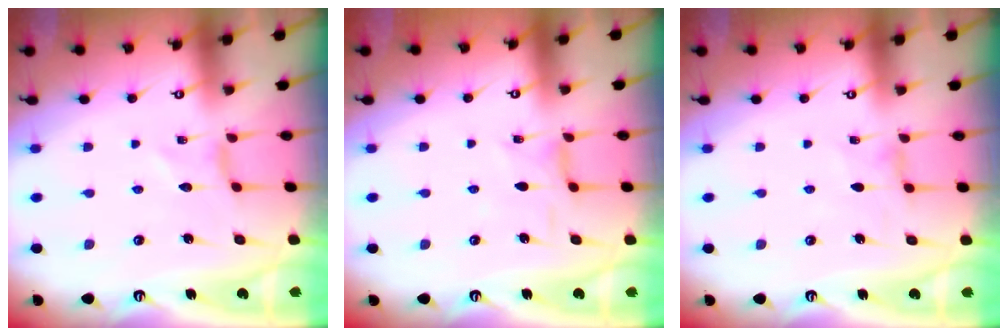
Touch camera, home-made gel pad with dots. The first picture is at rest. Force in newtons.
{"total": 1.7, "press": 1.7, "slide": 0.4}
{"total": 1.5, "press": 1.4, "slide": 0.4}